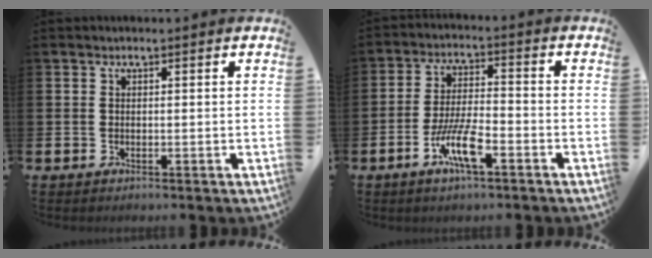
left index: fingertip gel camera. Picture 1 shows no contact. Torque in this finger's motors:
{"motor_torque": [1.44, 0.70, 0.25, 0.21]}